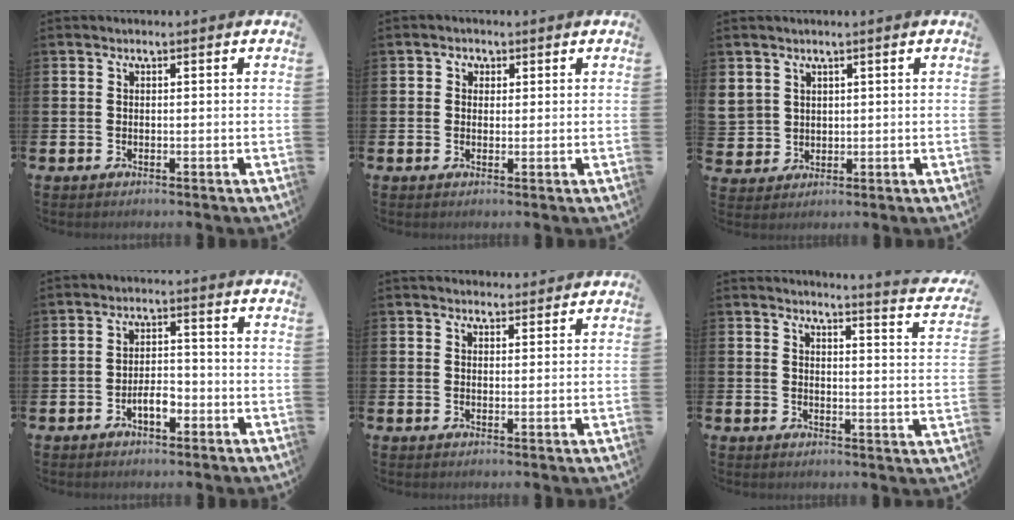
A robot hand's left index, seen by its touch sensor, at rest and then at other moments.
{"total": 1.6, "force": [0.6, 1.5, 0.2], "torque": [0.006, 0.003, 0.007]}
{"total": 3.4, "force": [2.6, 2.1, 0.1], "torque": [0.002, -0.010, 0.044]}
{"total": 3.6, "force": [-1.8, 1.6, 2.7], "torque": [-0.041, 0.006, -0.035]}
{"total": 2.3, "force": [2.2, 0.6, 0.0], "torque": [0.011, -0.011, 0.038]}
{"total": 2.7, "force": [2.6, -0.5, 0.6], "torque": [-0.004, -0.038, 0.037]}